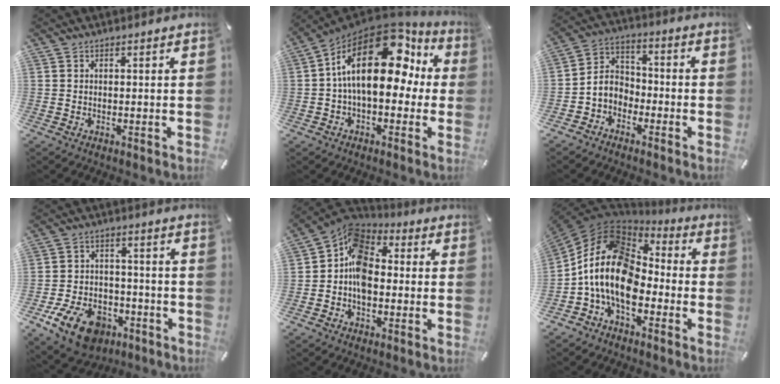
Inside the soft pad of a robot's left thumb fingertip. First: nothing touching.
{"total": 22.3, "force": [5.2, 11.8, 18.1], "torque": [-0.312, -0.033, 0.085]}
{"total": 6.0, "force": [-3.4, 4.8, 1.2], "torque": [-0.035, 0.016, -0.071]}
{"total": 12.7, "force": [-7.0, 8.0, 6.9], "torque": [-0.135, 0.051, -0.124]}
{"total": 11.6, "force": [-1.7, 8.6, 7.6], "torque": [-0.156, 0.015, -0.034]}
{"total": 16.2, "force": [-5.0, 11.0, 10.9], "torque": [-0.239, 0.014, -0.092]}